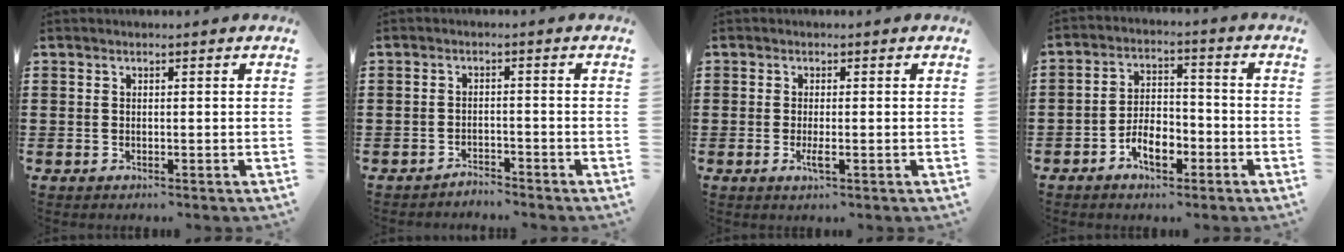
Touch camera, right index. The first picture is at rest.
{"total": 2.2, "force": [-2.2, 0.1, -0.3], "torque": [-0.002, 0.002, -0.048]}
{"total": 2.1, "force": [-0.7, 0.3, 2.0], "torque": [-0.048, -0.008, -0.017]}
{"total": 6.2, "force": [-3.3, 3.2, 4.1], "torque": [-0.074, 0.007, -0.066]}